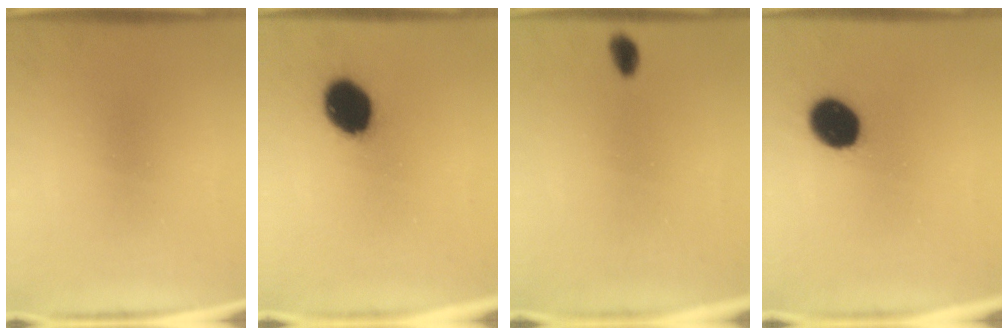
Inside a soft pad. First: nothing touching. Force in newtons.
{"total": 11.9}
{"total": 2.1}
{"total": 11.5}